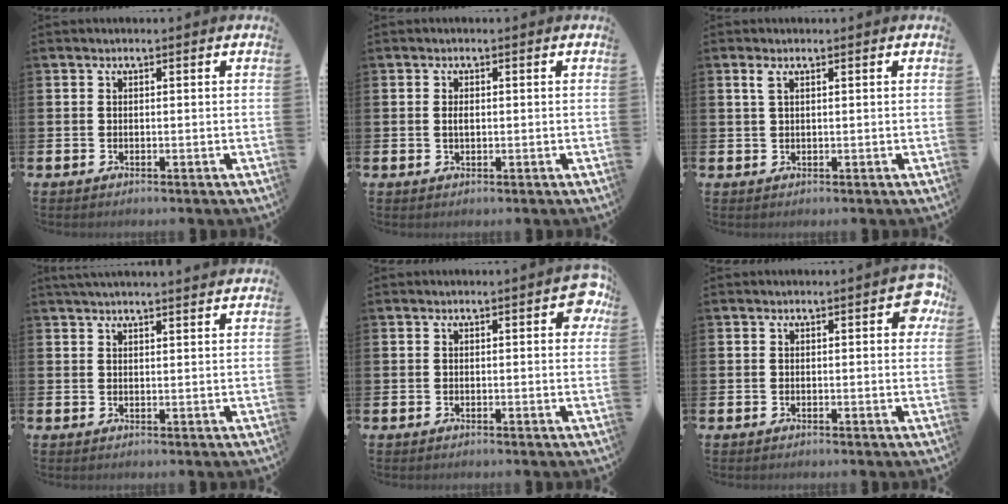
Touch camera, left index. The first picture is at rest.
{"total": 1.0, "force": [0.0, 0.5, 0.9], "torque": [-0.016, 0.005, -0.002]}
{"total": 1.4, "force": [0.7, 0.4, 1.1], "torque": [-0.013, 0.000, 0.009]}
{"total": 2.5, "force": [2.4, -0.2, 0.4], "torque": [-0.010, -0.009, 0.044]}
{"total": 2.5, "force": [0.6, 0.8, 2.3], "torque": [-0.028, 0.001, 0.003]}
{"total": 2.6, "force": [0.6, 0.8, 2.4], "torque": [-0.030, 0.001, 0.004]}